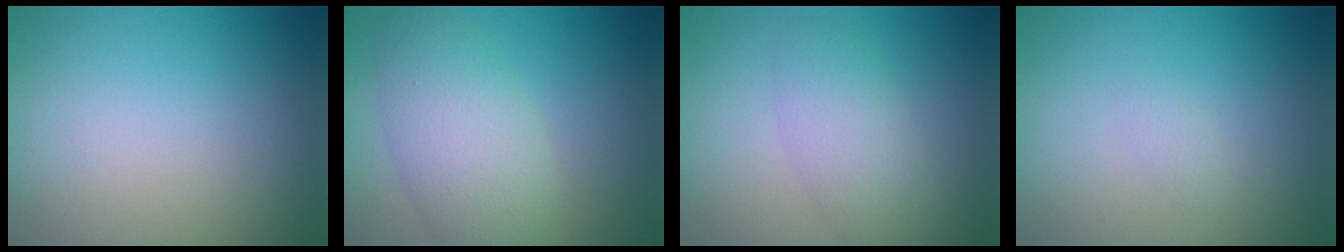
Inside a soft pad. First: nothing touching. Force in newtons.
{"total": 5.5, "press": 5.5, "slide": 0.1}
{"total": 3.2, "press": 3.2, "slide": 0.0}
{"total": 0.6, "press": 0.6, "slide": 0.0}